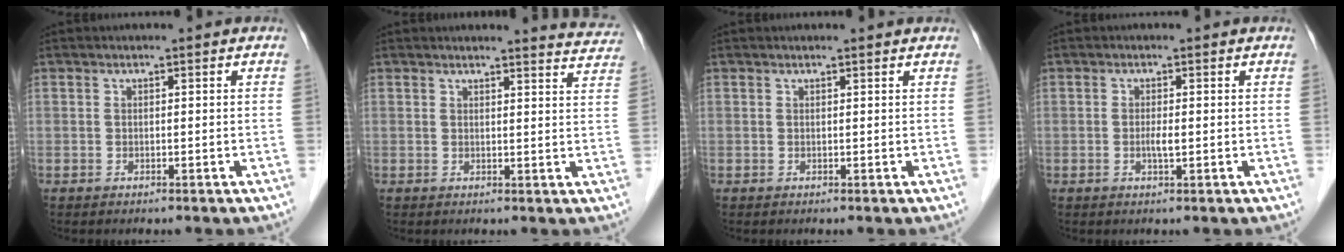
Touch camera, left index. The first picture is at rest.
{"total": 6.0, "force": [6.0, 0.1, 0.3], "torque": [-0.001, -0.029, 0.046]}
{"total": 1.3, "force": [1.3, 0.0, 0.3], "torque": [-0.011, 0.006, 0.015]}
{"total": 1.4, "force": [-0.2, 0.3, 1.4], "torque": [-0.028, -0.001, -0.004]}